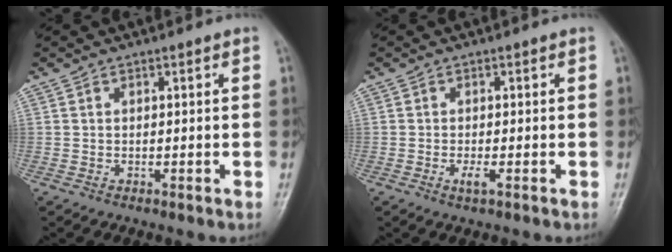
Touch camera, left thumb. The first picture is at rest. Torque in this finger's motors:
{"motor_torque": [-0.04, 0.05, 0.04, 0.01, 0.00]}